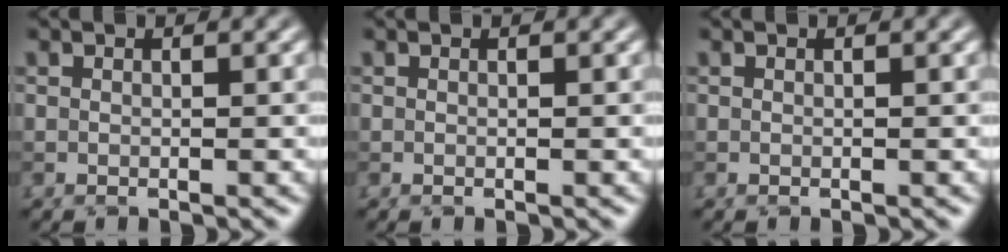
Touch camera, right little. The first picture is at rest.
{"total": 0.0}
{"total": 0.0}